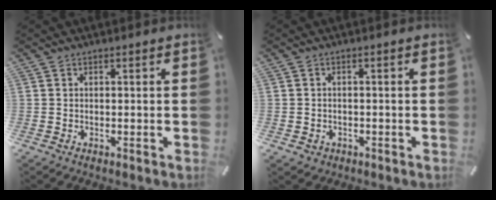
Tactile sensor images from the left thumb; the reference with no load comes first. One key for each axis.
{"total": 1.8, "fx": -0.7, "fy": 1.6, "fz": 0.6, "tx": -0.012, "ty": 0.004, "tz": -0.016}